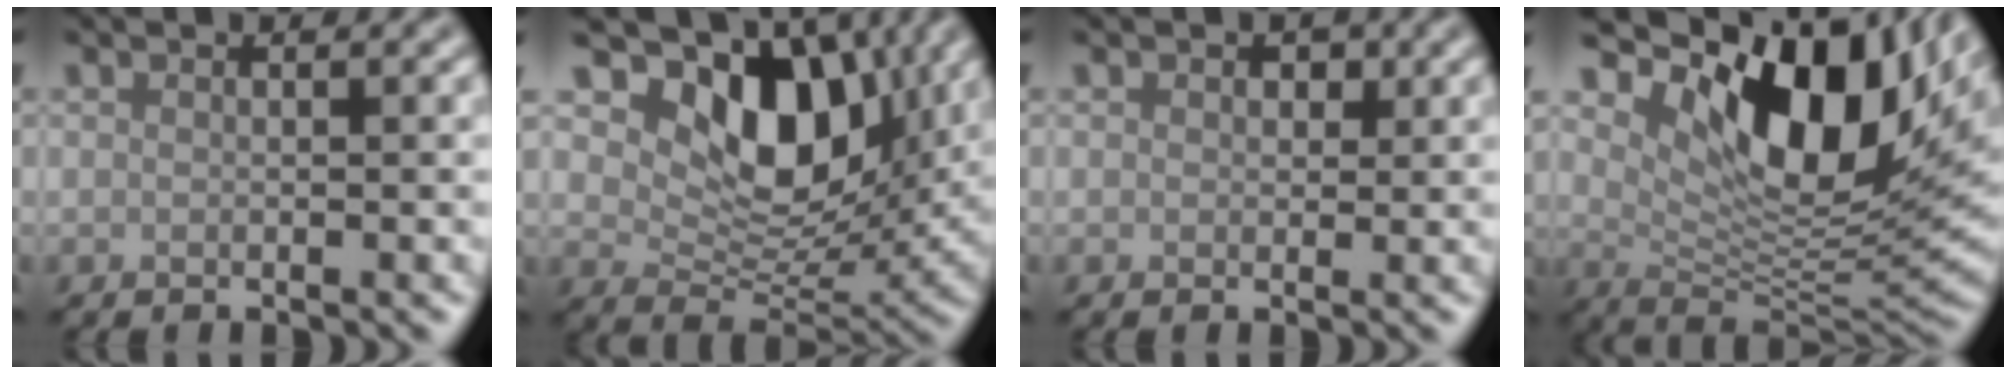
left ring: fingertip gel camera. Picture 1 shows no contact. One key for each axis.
{"total": 10.7, "fx": 4.4, "fy": 6.7, "fz": 7.1, "tx": -0.112, "ty": -0.014, "tz": 0.079}
{"total": 1.3, "fx": 0.6, "fy": 1.0, "fz": 0.6, "tx": -0.007, "ty": -0.001, "tz": 0.007}
{"total": 13.0, "fx": 5.5, "fy": 6.2, "fz": 10.0, "tx": -0.165, "ty": -0.010, "tz": 0.108}